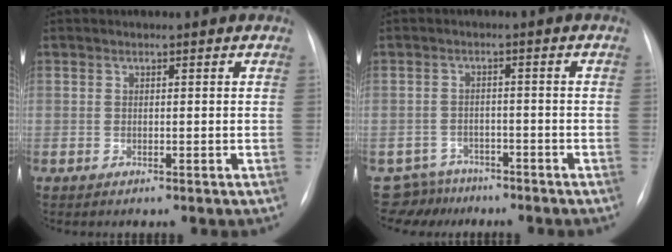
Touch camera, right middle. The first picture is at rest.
{"total": 4.8, "force": [-4.1, 2.3, -1.1], "torque": [0.018, 0.007, -0.066]}